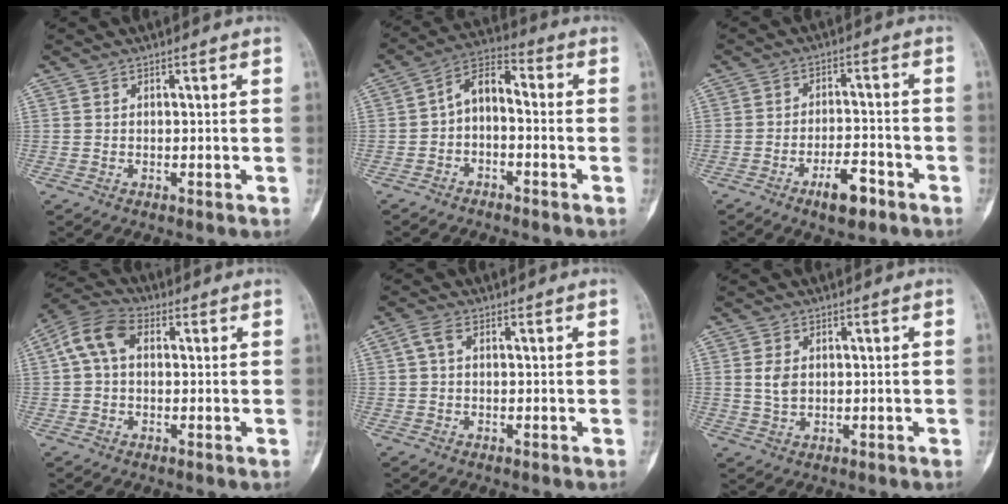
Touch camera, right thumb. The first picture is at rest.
{"total": 7.2, "force": [-1.5, 4.2, 5.7], "torque": [-0.087, 0.041, -0.042]}
{"total": 6.7, "force": [-4.1, 2.5, 4.6], "torque": [-0.068, 0.025, -0.064]}
{"total": 7.7, "force": [1.4, 5.0, 5.7], "torque": [-0.116, 0.027, 0.020]}
{"total": 2.1, "force": [0.5, 1.0, 1.7], "torque": [-0.040, 0.008, 0.010]}
{"total": 3.1, "force": [0.4, 2.1, 2.3], "torque": [-0.039, -0.002, 0.011]}